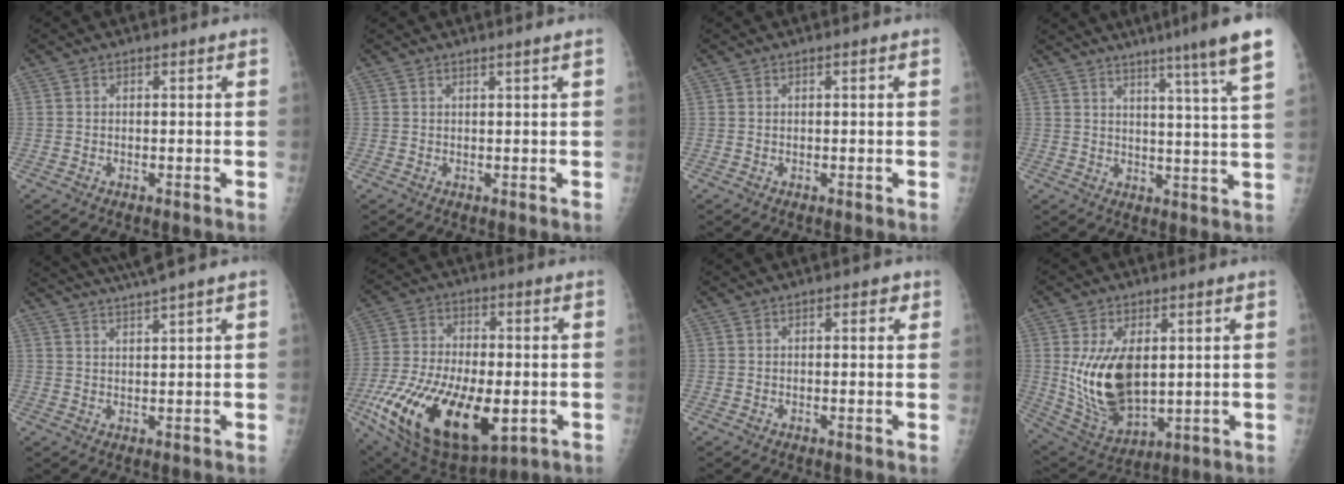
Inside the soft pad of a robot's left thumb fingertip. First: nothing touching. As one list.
[{"total": 1.0, "force": [0.6, -0.4, 0.6], "torque": [-0.023, -0.009, 0.017]}, {"total": 0.0}, {"total": 13.6, "force": [9.8, -0.9, 9.4], "torque": [-0.129, -0.048, 0.114]}, {"total": 6.3, "force": [5.3, -1.2, 3.3], "torque": [-0.055, -0.006, 0.096]}, {"total": 26.1, "force": [-7.7, 13.1, 21.2], "torque": [-0.430, -0.025, -0.116]}, {"total": 2.1, "force": [1.0, 1.0, 1.6], "torque": [-0.011, 0.000, 0.009]}, {"total": 15.0, "force": [1.9, 8.7, 12.1], "torque": [-0.205, -0.020, 0.056]}]